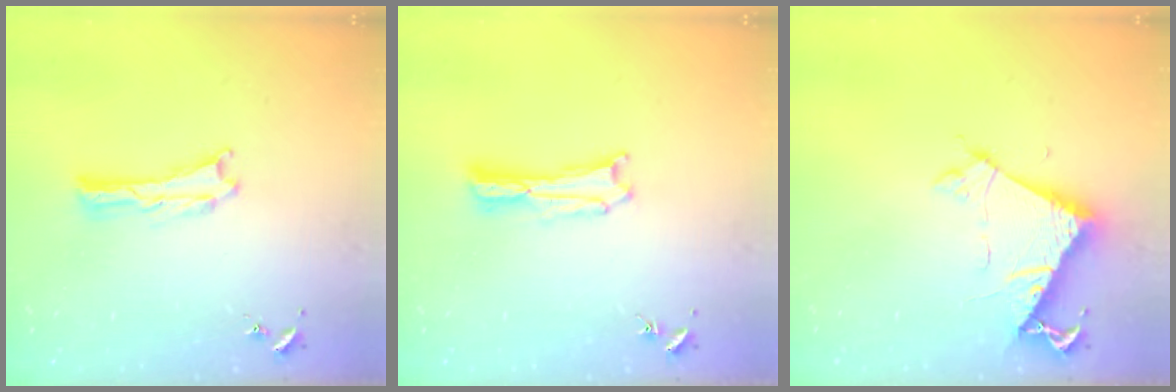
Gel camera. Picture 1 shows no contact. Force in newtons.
{"total": 1.2, "press": 1.2, "slide": 0.2}
{"total": 7.0, "press": 6.9, "slide": 0.6}